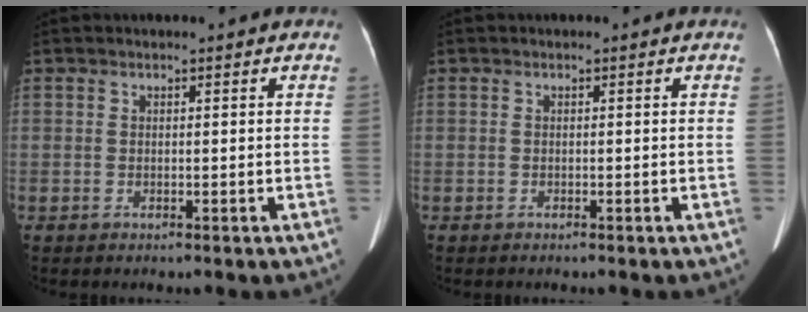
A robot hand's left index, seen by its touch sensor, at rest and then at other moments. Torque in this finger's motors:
{"motor_torque": [0.11, 0.11, 0.03, 0.01]}